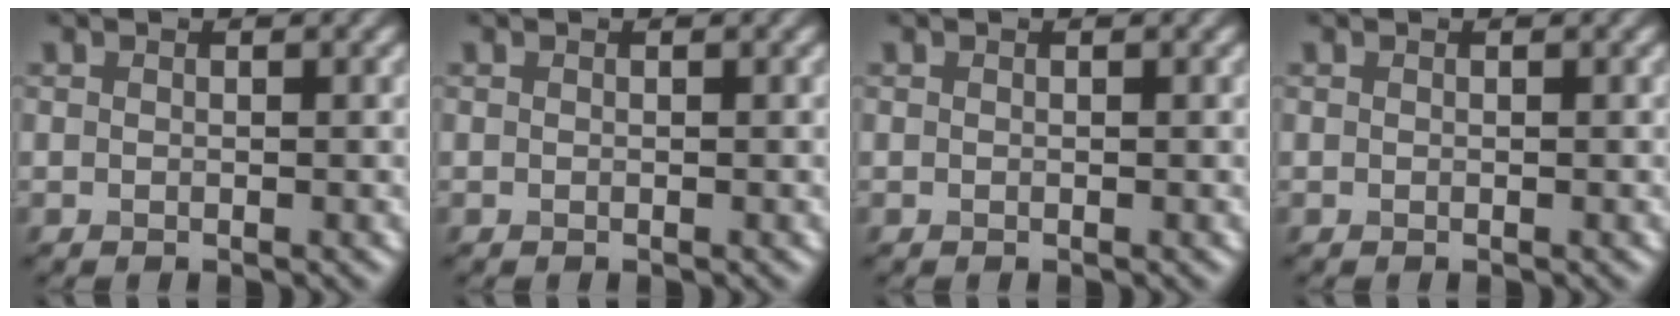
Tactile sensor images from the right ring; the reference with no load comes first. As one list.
[{"total": 0.0}, {"total": 0.0}, {"total": 0.0}]